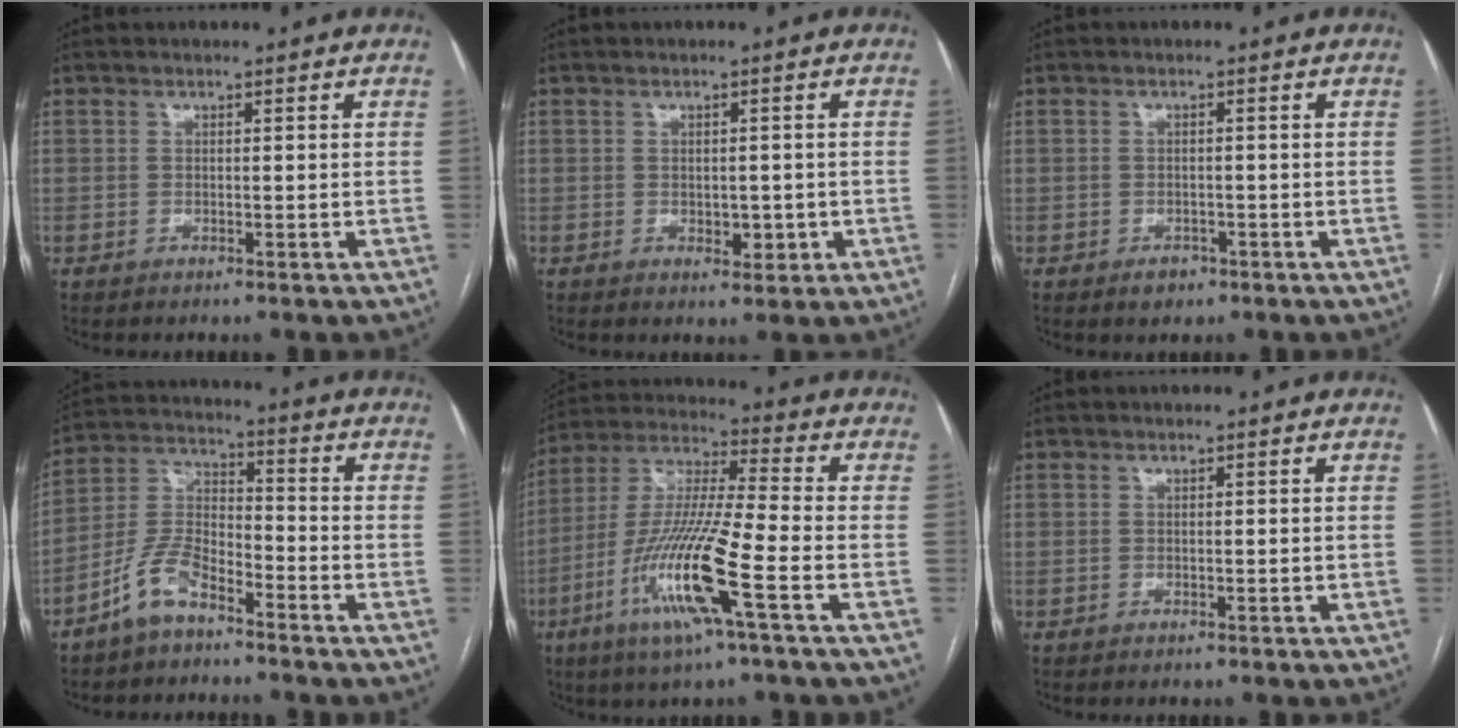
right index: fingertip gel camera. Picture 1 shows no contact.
{"total": 2.9, "force": [-0.6, 1.8, 2.2], "torque": [-0.026, 0.000, 0.002]}
{"total": 2.1, "force": [-1.2, 1.5, 0.8], "torque": [-0.010, 0.002, -0.013]}
{"total": 8.2, "force": [-5.8, 3.0, 4.9], "torque": [-0.113, 0.008, -0.118]}
{"total": 15.8, "force": [-6.1, 0.1, 14.6], "torque": [-0.299, -0.016, -0.121]}
{"total": 0.0}